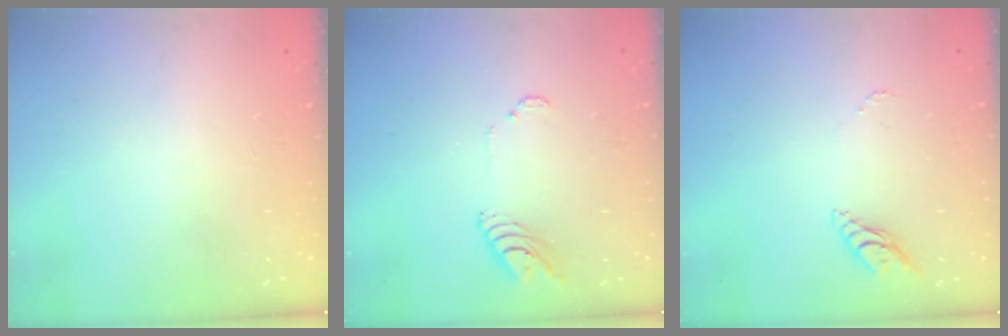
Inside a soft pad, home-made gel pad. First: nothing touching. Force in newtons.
{"total": 7.7, "press": 7.7, "slide": 0.8}
{"total": 5.4, "press": 5.4, "slide": 0.4}